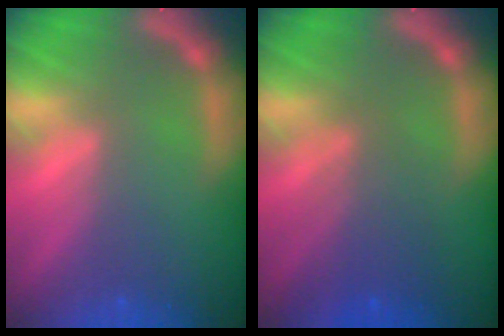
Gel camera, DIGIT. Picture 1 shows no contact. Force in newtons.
{"total": 4.1}